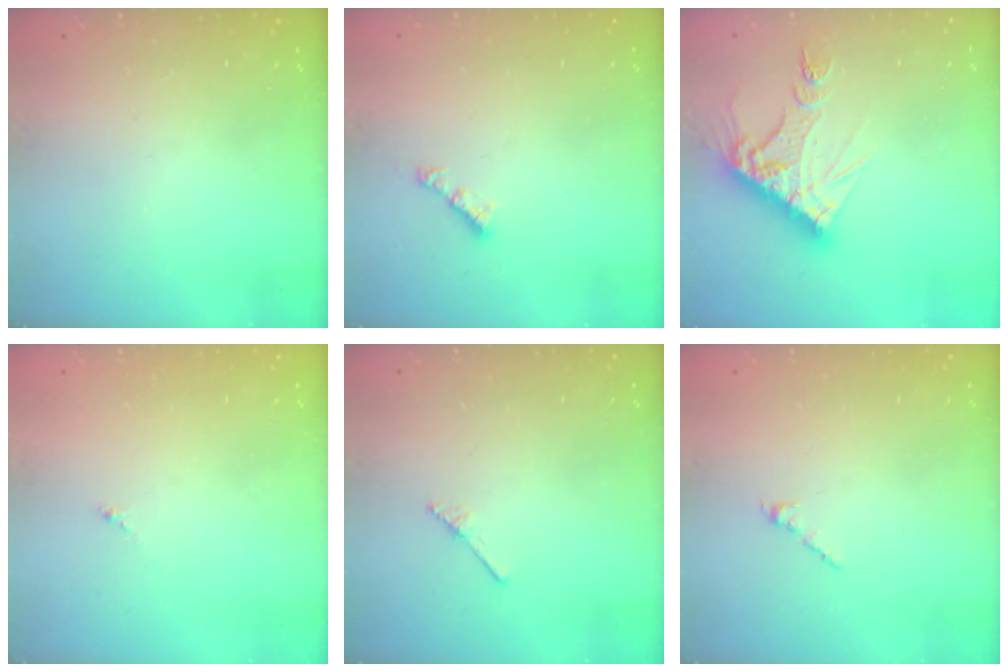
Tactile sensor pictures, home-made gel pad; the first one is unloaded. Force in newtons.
{"total": 2.8, "press": 2.8, "slide": 0.7}
{"total": 12.9, "press": 12.8, "slide": 1.3}
{"total": 0.0}
{"total": 2.5, "press": 2.4, "slide": 0.3}
{"total": 2.1, "press": 2.0, "slide": 0.7}